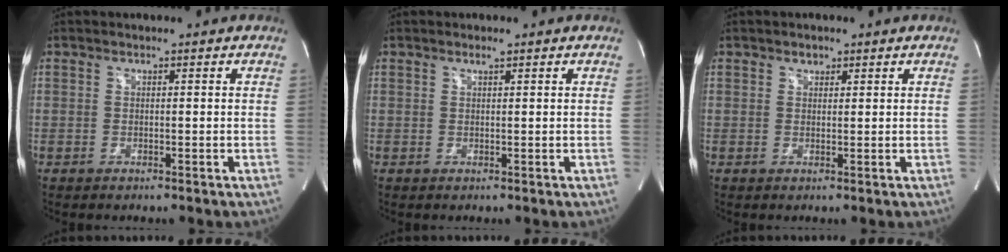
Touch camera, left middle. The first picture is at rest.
{"total": 0.8, "force": [0.6, 0.0, 0.5], "torque": [-0.011, 0.000, 0.011]}
{"total": 1.3, "force": [0.9, 0.9, 0.4], "torque": [-0.005, -0.001, 0.013]}